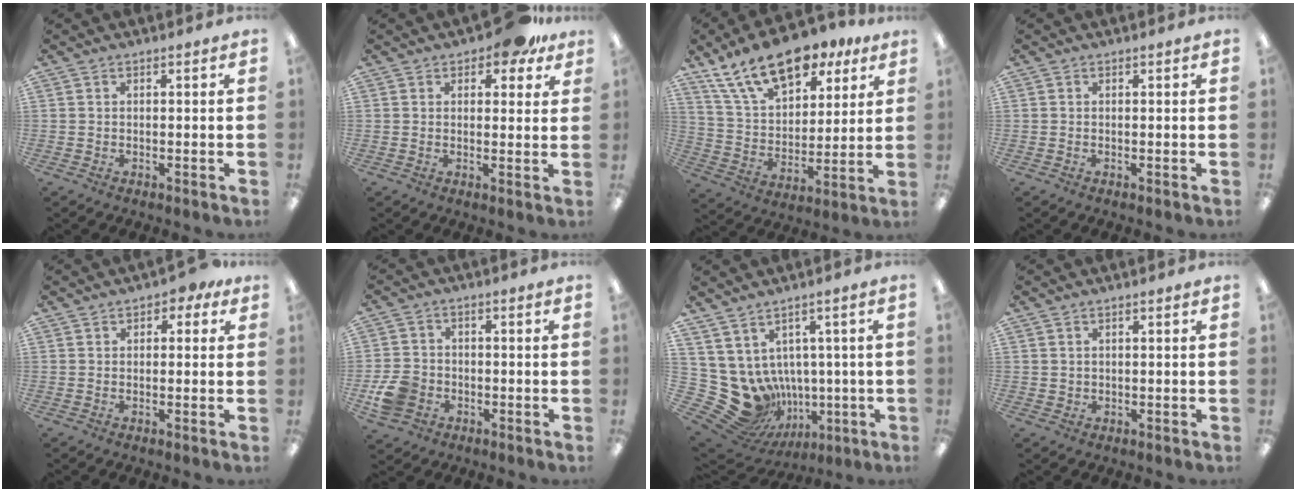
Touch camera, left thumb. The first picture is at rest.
{"total": 6.4, "force": [4.2, 3.1, 3.7], "torque": [-0.042, -0.013, 0.070]}
{"total": 19.2, "force": [12.9, 9.4, 10.7], "torque": [-0.183, -0.060, 0.231]}
{"total": 0.0}
{"total": 2.0, "force": [0.7, 1.4, 1.2], "torque": [-0.017, 0.002, 0.010]}
{"total": 7.1, "force": [-2.7, 5.7, 3.2], "torque": [-0.068, 0.015, -0.051]}
{"total": 13.4, "force": [-2.0, 12.0, 5.8], "torque": [-0.149, -0.020, -0.002]}
{"total": 1.2, "force": [0.6, 1.0, 0.1], "torque": [-0.002, 0.003, 0.010]}